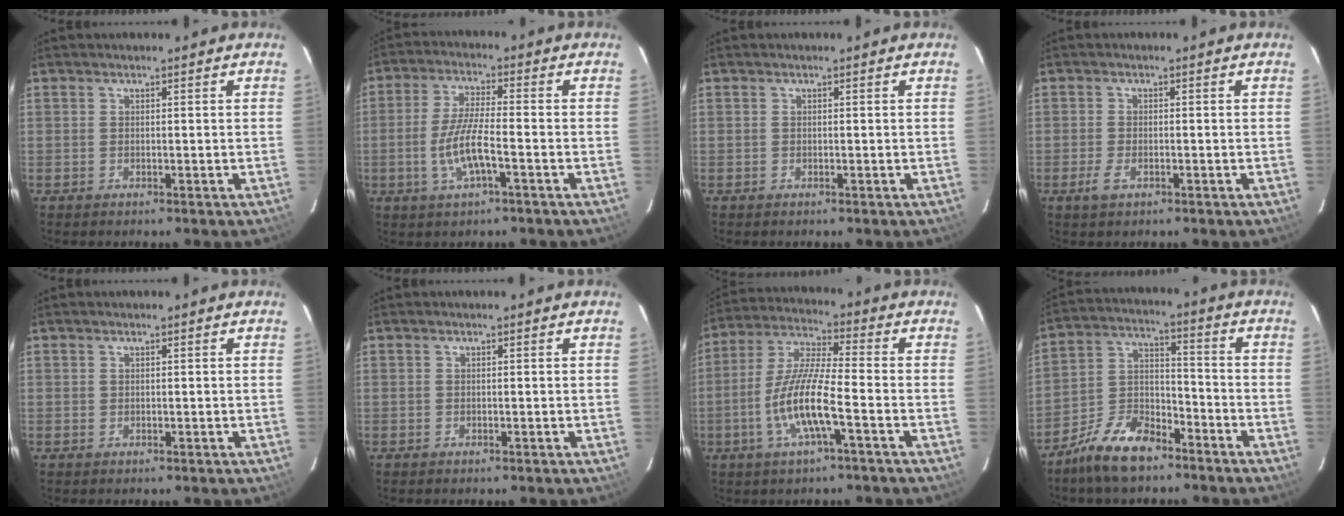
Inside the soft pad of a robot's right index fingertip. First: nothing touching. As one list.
[{"total": 7.9, "force": [-2.8, 1.3, 7.3], "torque": [-0.148, -0.003, -0.053]}, {"total": 0.0}, {"total": 2.7, "force": [-1.4, 1.2, 1.9], "torque": [-0.045, -0.004, -0.027]}, {"total": 0.0}, {"total": 0.0}, {"total": 11.3, "force": [-4.1, 1.2, 10.4], "torque": [-0.220, -0.001, -0.082]}, {"total": 11.7, "force": [-8.6, 5.1, 5.9], "torque": [-0.131, 0.021, -0.163]}]